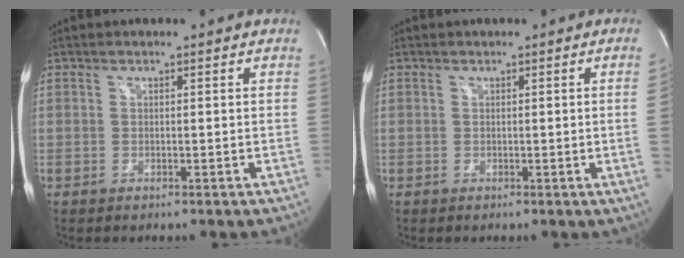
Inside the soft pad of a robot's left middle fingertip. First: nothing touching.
{"total": 1.9, "force": [-0.1, -0.9, 1.6], "torque": [-0.018, -0.001, 0.000]}